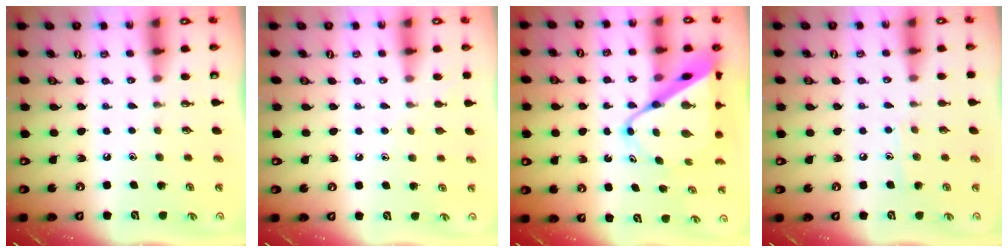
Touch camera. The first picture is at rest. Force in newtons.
{"total": 5.0, "press": 4.9, "slide": 0.4}
{"total": 13.2, "press": 13.2, "slide": 1.0}
{"total": 6.2, "press": 6.2, "slide": 0.7}